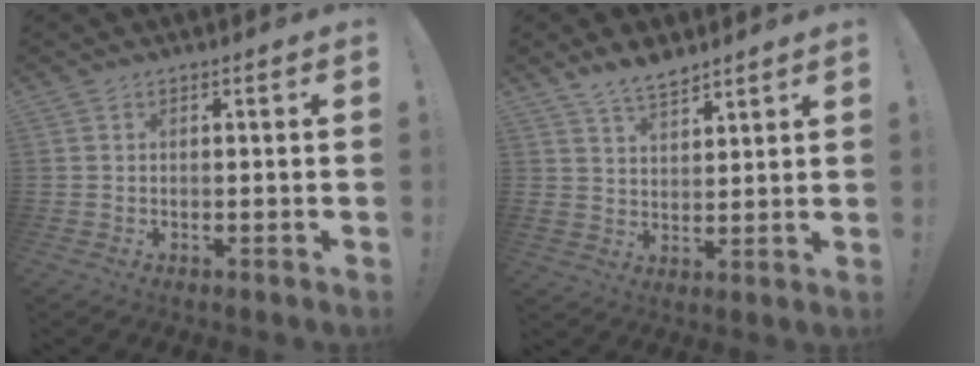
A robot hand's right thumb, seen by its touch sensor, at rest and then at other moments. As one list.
[{"total": 7.3, "force": [5.9, 3.3, 2.9], "torque": [-0.055, -0.029, 0.112]}]